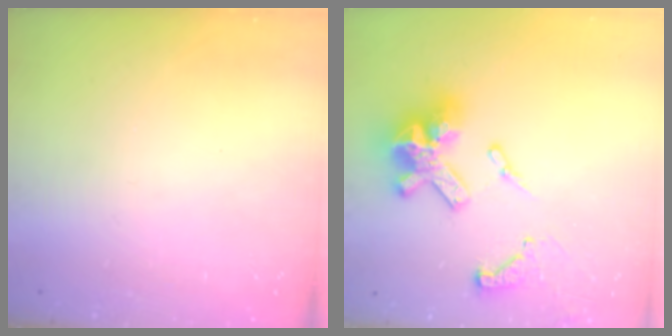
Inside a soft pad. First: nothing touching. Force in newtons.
{"total": 18.8, "press": 18.8, "slide": 1.6}